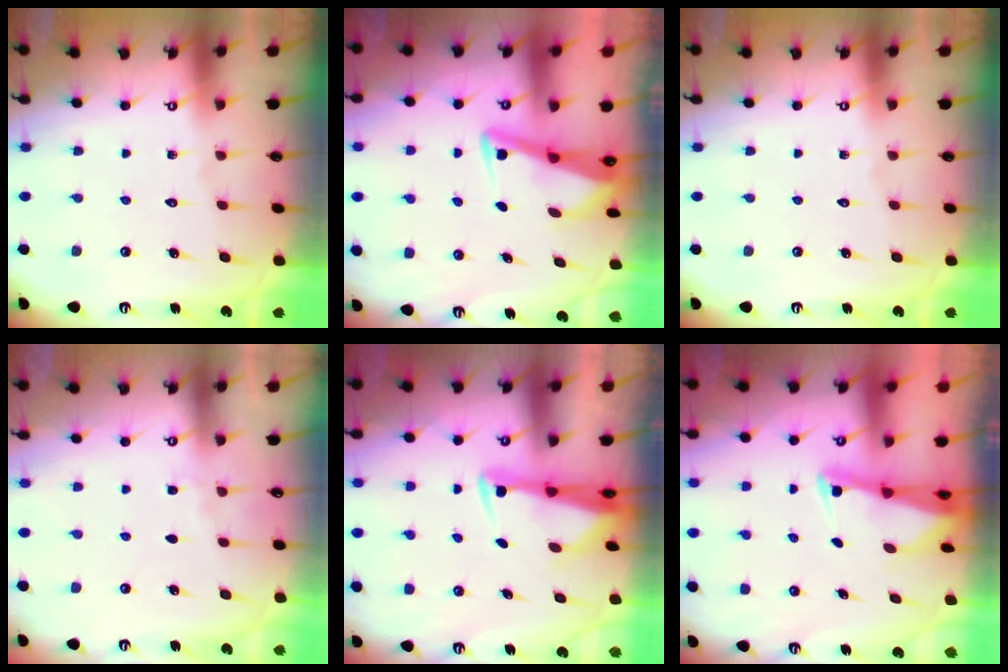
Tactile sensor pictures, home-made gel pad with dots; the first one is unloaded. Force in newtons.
{"total": 3.3, "press": 3.3, "slide": 0.3}
{"total": 0.0}
{"total": 3.3, "press": 3.2, "slide": 0.6}
{"total": 2.9, "press": 2.8, "slide": 0.9}
{"total": 2.4, "press": 2.4, "slide": 0.3}